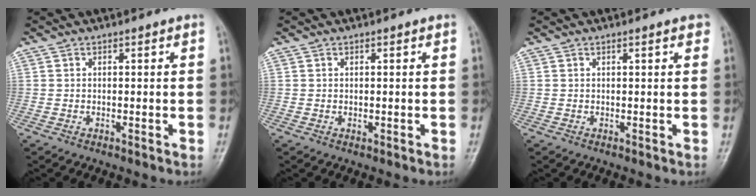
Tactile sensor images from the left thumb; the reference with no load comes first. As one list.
[{"total": 0.5, "force": [0.1, 0.4, 0.3], "torque": [-0.003, -0.001, 0.002]}, {"total": 1.5, "force": [0.9, 0.4, 1.2], "torque": [-0.015, -0.001, 0.009]}]